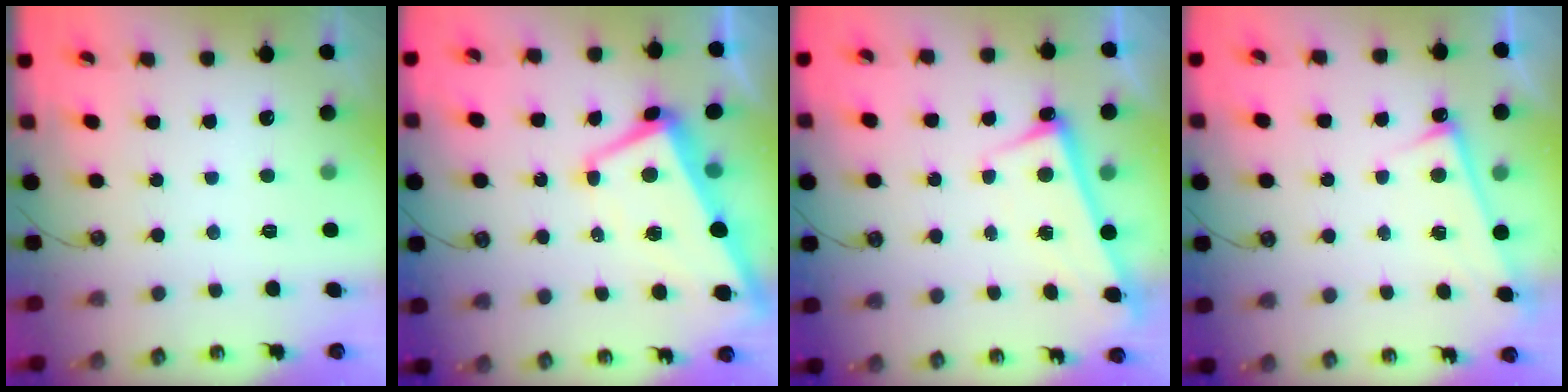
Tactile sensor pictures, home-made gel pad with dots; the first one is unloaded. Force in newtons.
{"total": 1.4, "press": 0.9, "slide": 1.0}
{"total": 2.8, "press": 2.8, "slide": 0.5}
{"total": 4.2, "press": 4.2, "slide": 0.4}